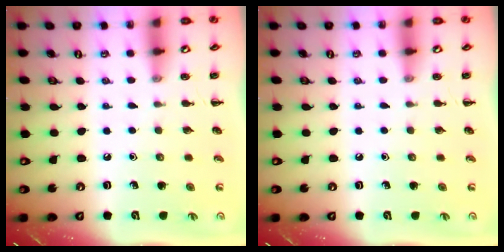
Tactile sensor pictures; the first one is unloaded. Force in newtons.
{"total": 0.0}